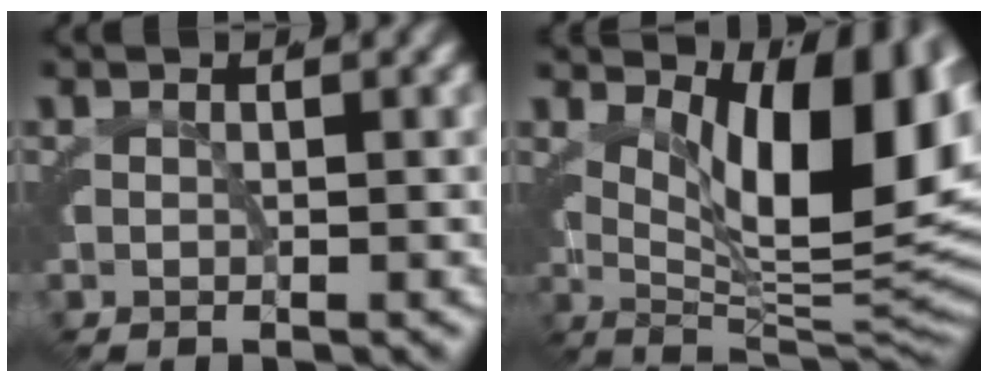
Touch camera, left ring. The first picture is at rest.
{"total": 12.7, "force": [2.9, 5.3, 11.2], "torque": [-0.128, -0.007, 0.052]}